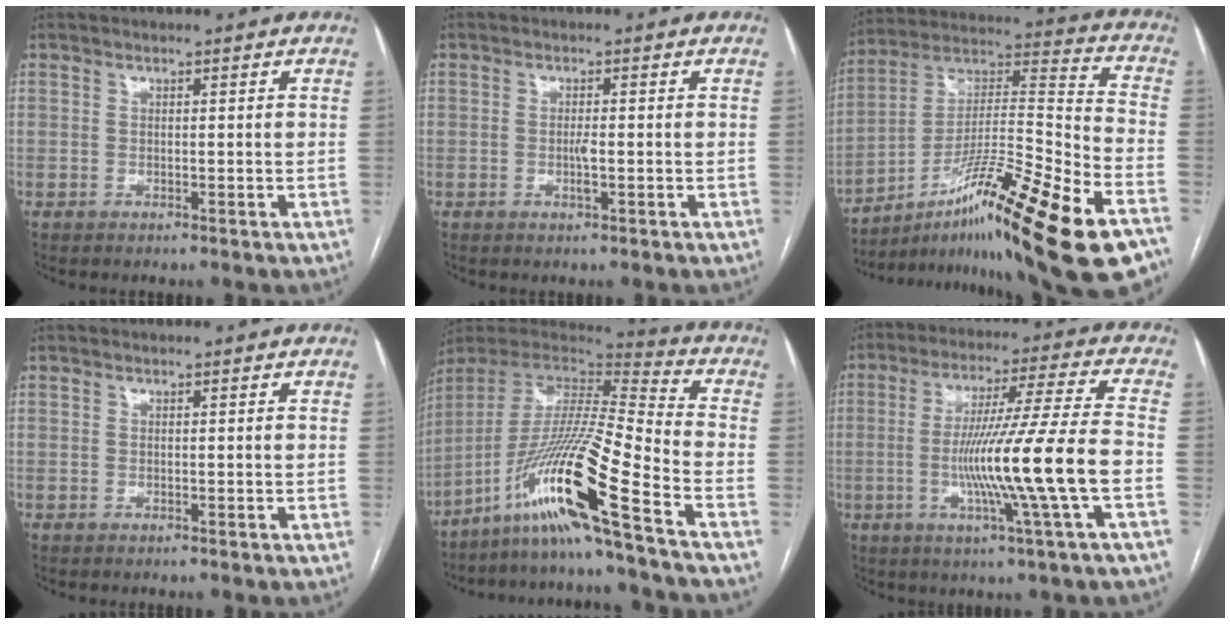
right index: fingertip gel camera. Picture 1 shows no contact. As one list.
[{"total": 1.6, "force": [-0.4, 0.2, 1.6], "torque": [-0.031, -0.002, -0.008]}, {"total": 26.6, "force": [-16.3, 0.8, 21.1], "torque": [-0.295, -0.011, -0.270]}, {"total": 0.0}, {"total": 19.7, "force": [-11.9, -1.7, 15.5], "torque": [-0.327, -0.022, -0.228]}, {"total": 15.5, "force": [-3.7, -2.2, 14.9], "torque": [-0.266, -0.009, -0.068]}]